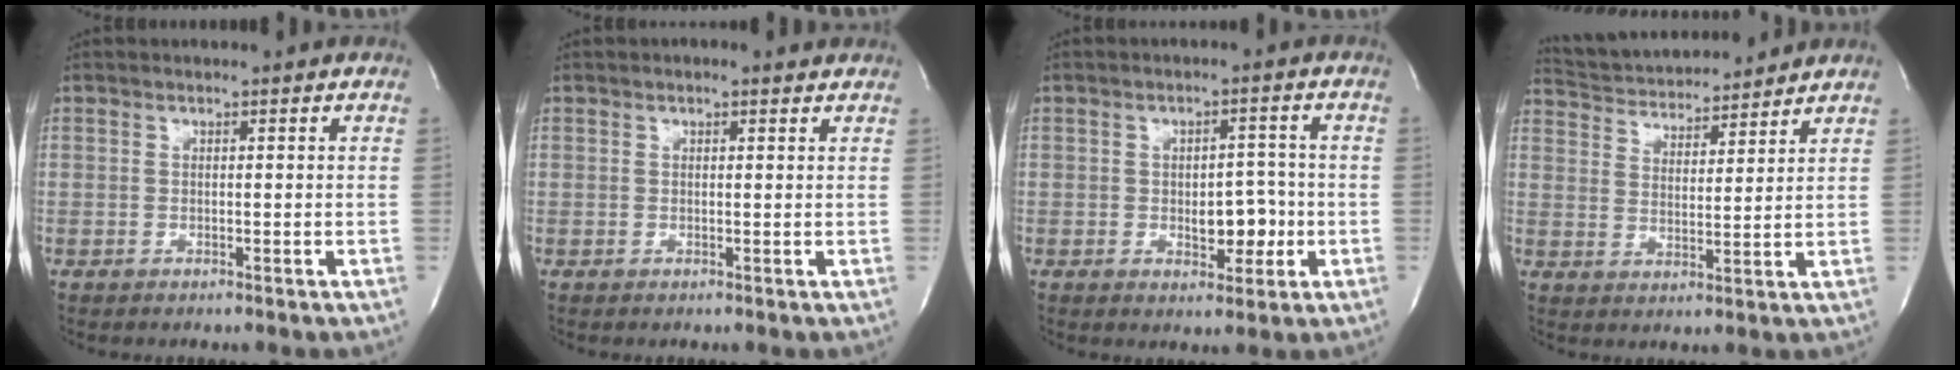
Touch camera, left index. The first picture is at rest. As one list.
[{"total": 0.8, "force": [0.2, 0.5, 0.6], "torque": [-0.014, 0.004, -0.002]}, {"total": 5.2, "force": [-1.7, 2.7, 4.0], "torque": [-0.046, 0.000, -0.019]}, {"total": 12.3, "force": [11.7, 1.9, 3.2], "torque": [-0.059, 0.015, 0.187]}]